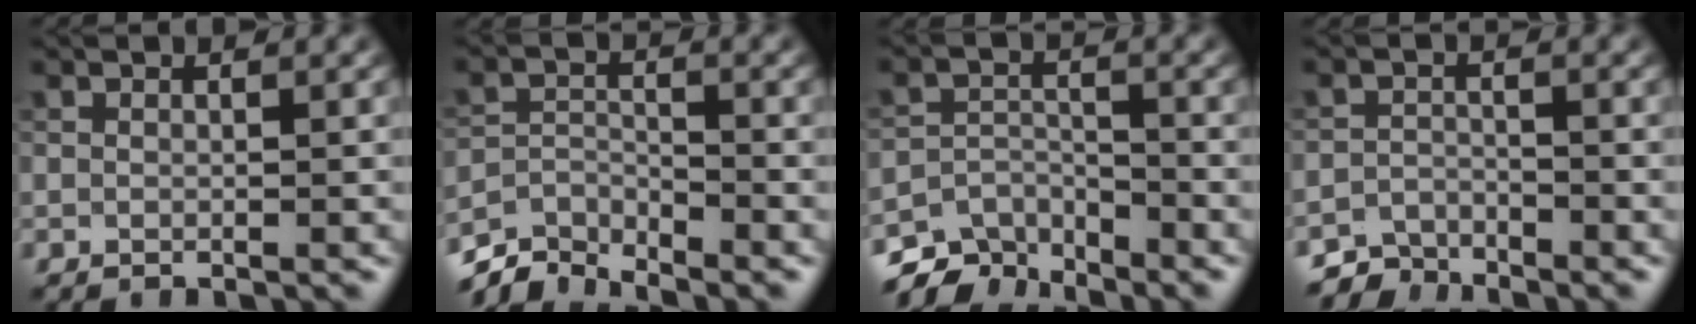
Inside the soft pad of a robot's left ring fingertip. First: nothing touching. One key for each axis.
{"total": 4.4, "fx": -4.2, "fy": 1.0, "fz": 0.9, "tx": -0.016, "ty": -0.004, "tz": -0.085}
{"total": 5.7, "fx": -5.2, "fy": 2.0, "fz": 1.3, "tx": -0.012, "ty": -0.013, "tz": -0.091}
{"total": 3.6, "fx": -3.4, "fy": 1.0, "fz": 0.1, "tx": 0.000, "ty": -0.005, "tz": -0.060}